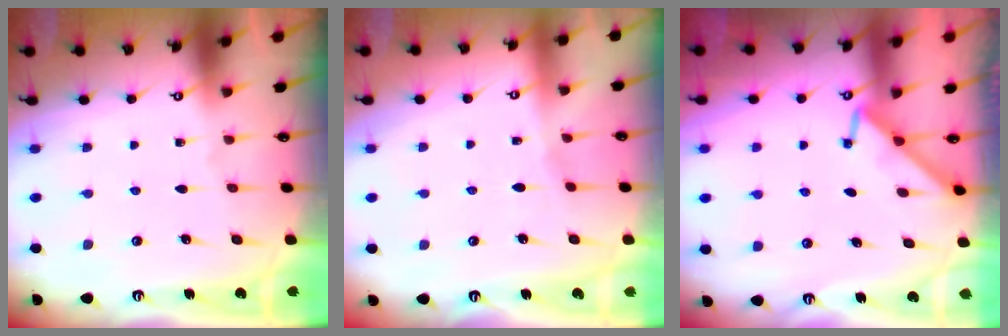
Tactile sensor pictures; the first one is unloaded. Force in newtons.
{"total": 3.0, "press": 3.0, "slide": 0.5}
{"total": 3.3, "press": 3.2, "slide": 0.6}